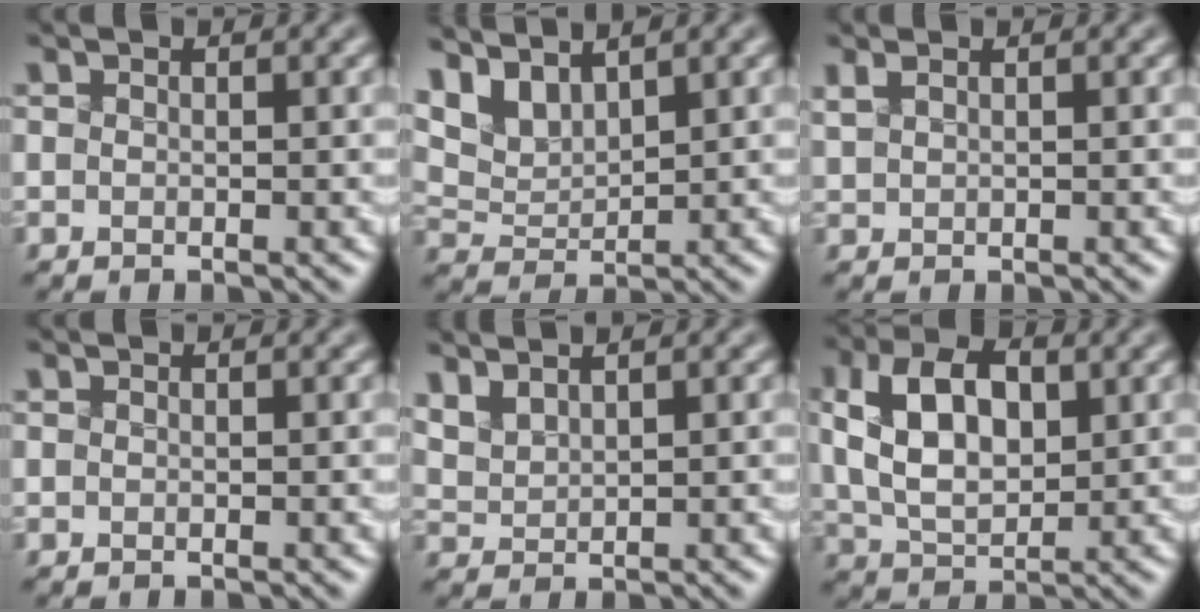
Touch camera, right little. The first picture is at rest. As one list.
[{"total": 3.9, "force": [3.0, 1.5, 2.0], "torque": [-0.054, 0.003, 0.063]}, {"total": 0.7, "force": [0.4, 0.3, 0.5], "torque": [-0.017, 0.005, 0.017]}, {"total": 0.0}, {"total": 2.5, "force": [1.9, 1.1, 1.2], "torque": [-0.042, 0.014, 0.050]}, {"total": 7.3, "force": [1.7, 4.3, 5.7], "torque": [-0.110, 0.014, 0.035]}]